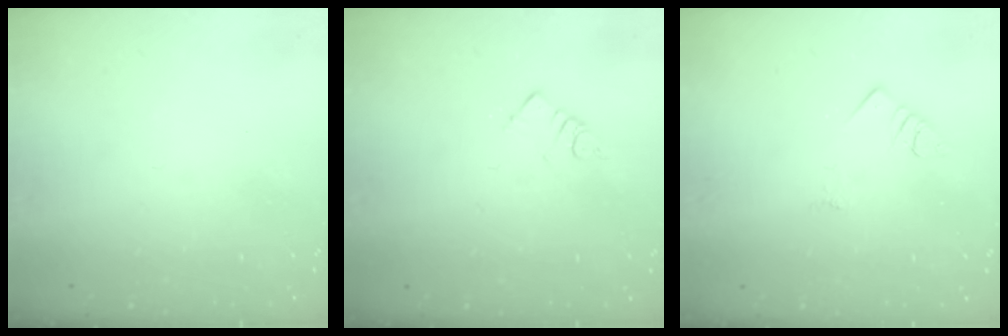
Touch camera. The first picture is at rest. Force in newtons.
{"total": 3.2, "press": 3.1, "slide": 0.5}
{"total": 3.1, "press": 3.1, "slide": 0.4}